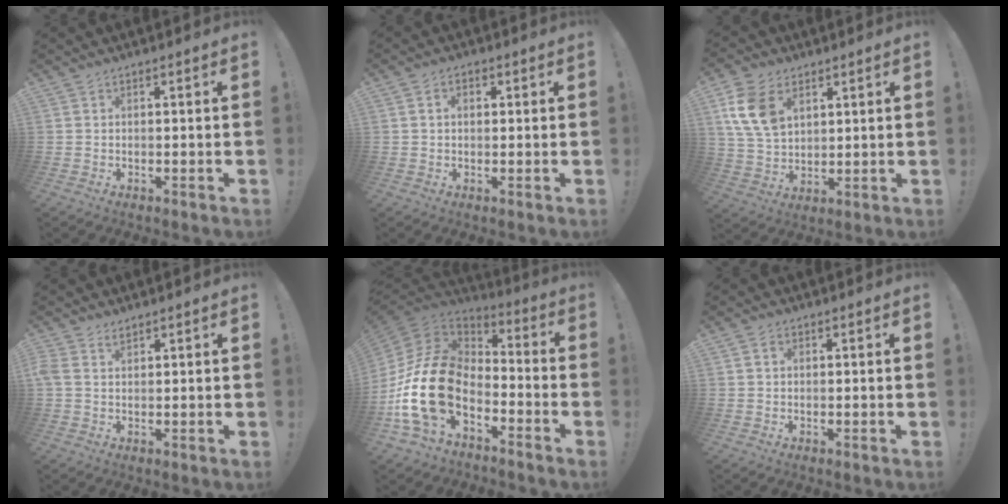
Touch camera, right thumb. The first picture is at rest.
{"total": 2.4, "force": [0.4, 1.7, 1.7], "torque": [-0.022, 0.002, 0.004]}
{"total": 13.4, "force": [5.8, 9.1, 7.9], "torque": [-0.147, -0.013, 0.113]}
{"total": 2.5, "force": [1.7, 1.3, 1.3], "torque": [-0.024, -0.005, 0.033]}
{"total": 20.1, "force": [-5.6, 12.7, 14.6], "torque": [-0.308, 0.031, -0.089]}
{"total": 1.4, "force": [0.5, 1.1, 0.7], "torque": [-0.007, 0.000, 0.009]}